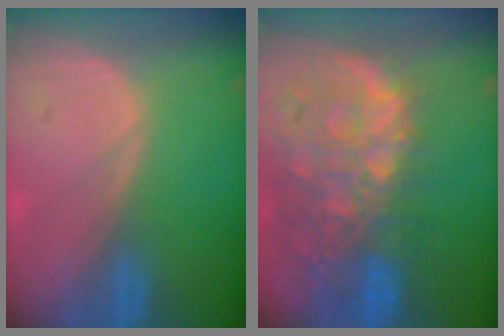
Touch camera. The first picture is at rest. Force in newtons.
{"total": 13.2, "press": 10.8, "slide": 7.6}